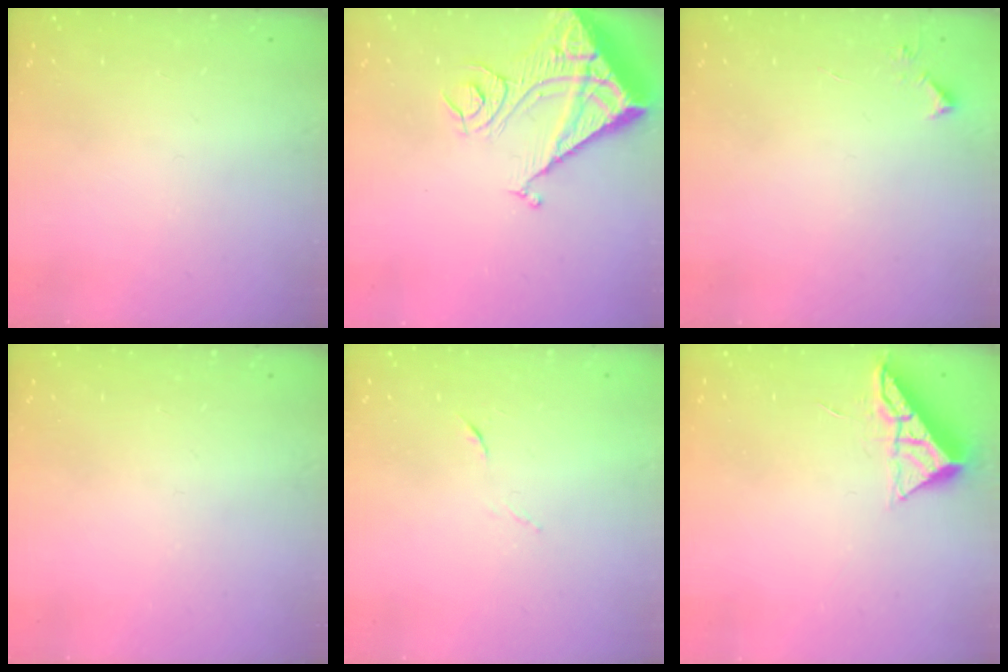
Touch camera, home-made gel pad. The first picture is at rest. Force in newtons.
{"total": 17.3, "press": 17.1, "slide": 2.3}
{"total": 3.8, "press": 3.8, "slide": 0.5}
{"total": 0.0}
{"total": 4.1, "press": 4.0, "slide": 1.1}
{"total": 6.5, "press": 6.5, "slide": 0.1}